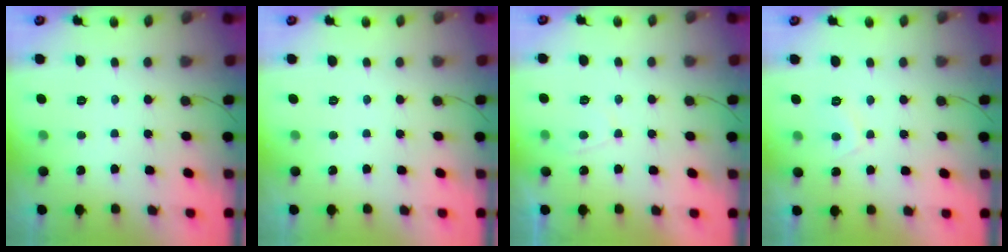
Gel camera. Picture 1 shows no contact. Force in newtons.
{"total": 0.0}
{"total": 2.1, "press": 2.0, "slide": 0.6}
{"total": 4.0, "press": 3.9, "slide": 0.7}